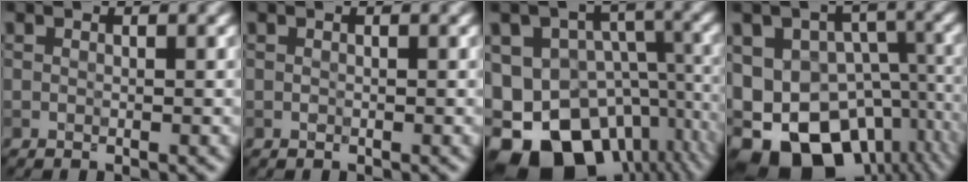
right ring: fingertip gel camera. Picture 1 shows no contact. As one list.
[{"total": 0.0}, {"total": 17.9, "force": [-8.3, 12.7, 9.5], "torque": [-0.189, -0.026, -0.101]}, {"total": 16.8, "force": [-7.0, 11.7, 9.9], "torque": [-0.181, -0.018, -0.084]}]